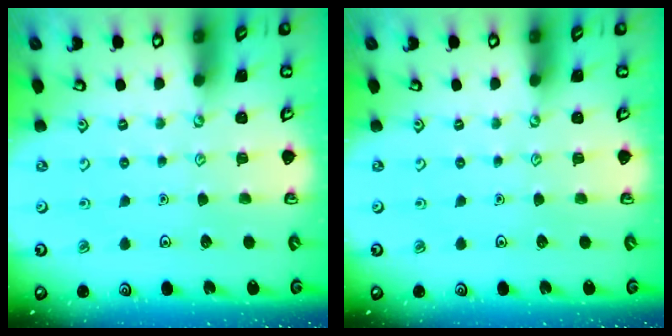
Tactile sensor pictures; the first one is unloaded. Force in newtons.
{"total": 0.0}